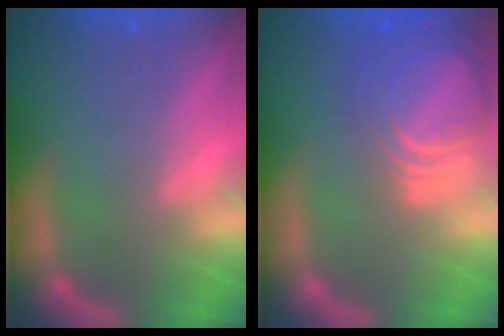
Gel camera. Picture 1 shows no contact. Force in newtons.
{"total": 9.0}